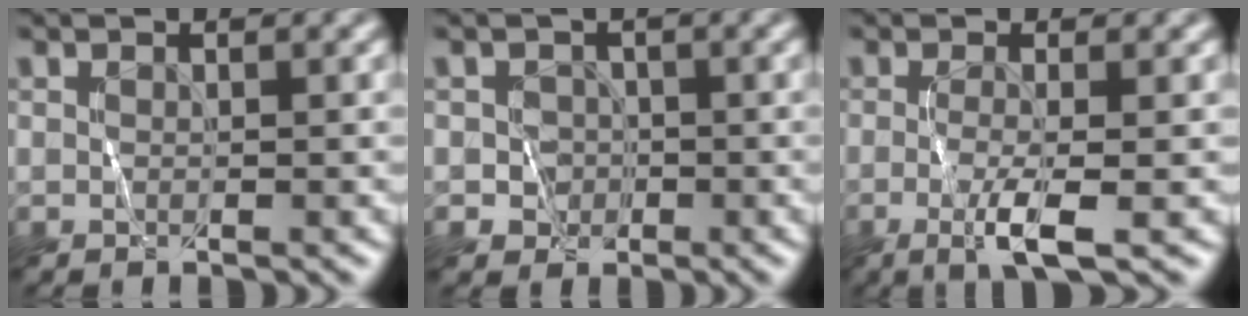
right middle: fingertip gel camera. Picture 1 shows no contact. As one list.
[{"total": 1.9, "force": [-0.5, 1.7, 0.4], "torque": [0.004, 0.002, -0.012]}, {"total": 3.3, "force": [-1.0, 0.4, 3.1], "torque": [-0.067, -0.011, -0.022]}]